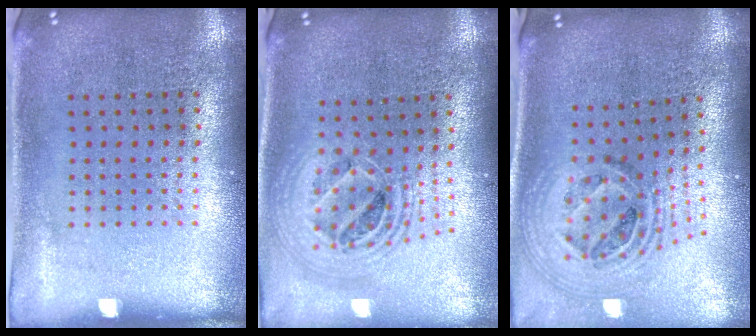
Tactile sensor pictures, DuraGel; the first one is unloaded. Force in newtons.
{"total": 2.2, "press": 1.7, "slide": 1.4}
{"total": 2.0, "press": 1.5, "slide": 1.3}